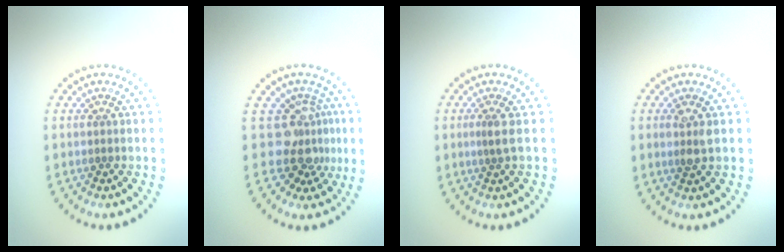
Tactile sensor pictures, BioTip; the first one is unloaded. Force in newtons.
{"total": 3.6, "press": 2.4, "slide": 2.6}
{"total": 1.2, "press": 0.7, "slide": 1.0}
{"total": 1.7, "press": 1.6, "slide": 0.4}